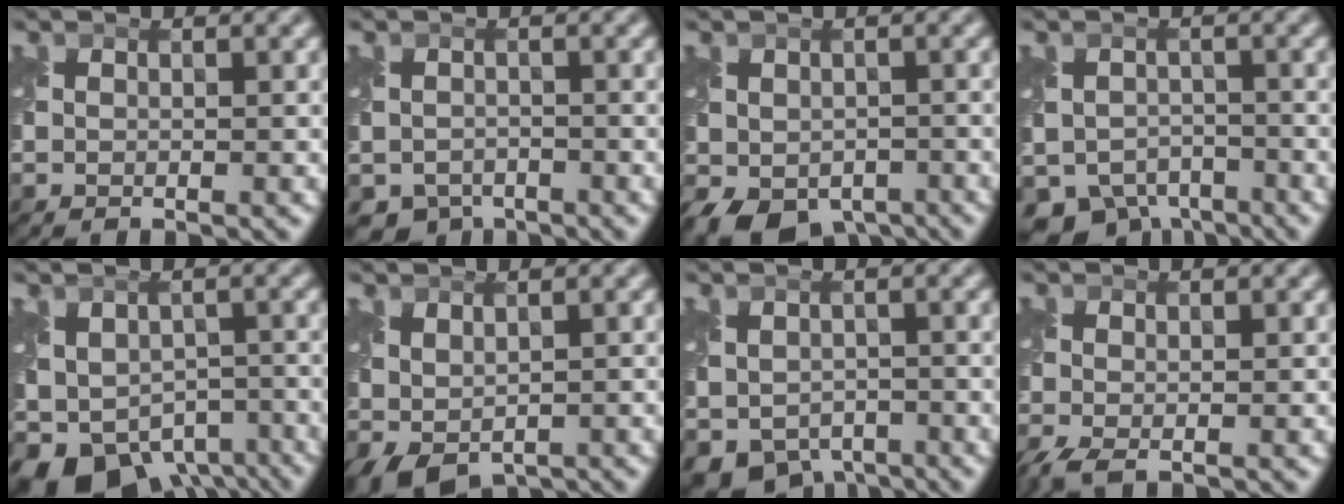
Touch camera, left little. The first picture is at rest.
{"total": 3.2, "force": [-2.3, 2.1, 0.7], "torque": [-0.006, -0.015, -0.043]}
{"total": 6.9, "force": [-3.7, 4.6, 3.5], "torque": [-0.058, -0.031, -0.050]}
{"total": 7.6, "force": [-5.4, 4.8, 2.5], "torque": [-0.034, -0.024, -0.081]}
{"total": 10.5, "force": [-6.1, 6.4, 5.6], "torque": [-0.104, -0.033, -0.081]}
{"total": 3.6, "force": [-0.5, 2.3, 2.7], "torque": [-0.055, -0.003, -0.003]}
{"total": 6.2, "force": [-3.3, 4.3, 3.0], "torque": [-0.050, -0.028, -0.048]}
{"total": 2.1, "force": [-1.1, 0.7, 1.6], "torque": [-0.047, -0.011, -0.025]}